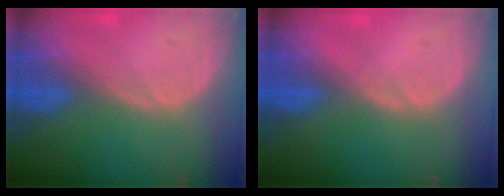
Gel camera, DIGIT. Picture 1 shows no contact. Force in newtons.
{"total": 0.7, "press": 0.5, "slide": 0.4}